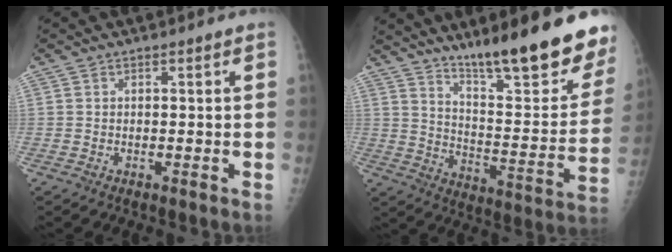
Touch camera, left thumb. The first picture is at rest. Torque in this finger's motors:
{"motor_torque": [0.67, 0.27, 0.95, -1.82, 0.09]}